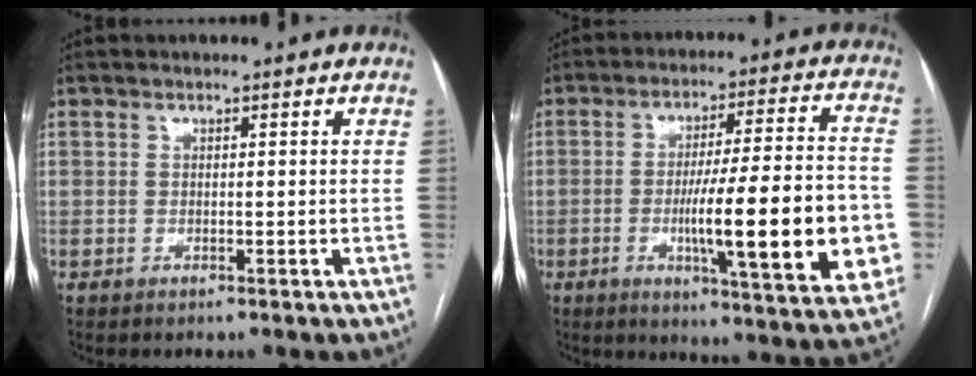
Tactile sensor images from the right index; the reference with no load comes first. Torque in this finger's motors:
{"motor_torque": [2.14, 0.00, 1.05, 0.21]}